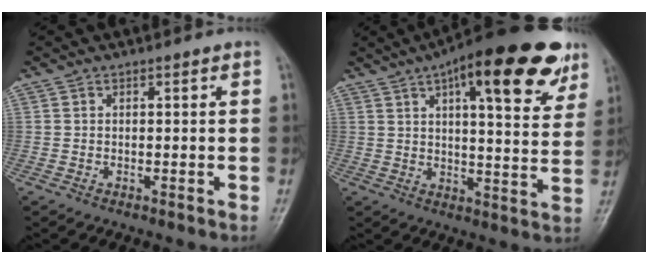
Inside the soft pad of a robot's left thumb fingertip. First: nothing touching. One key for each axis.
{"total": 22.2, "fx": 12.0, "fy": 7.1, "fz": 17.2, "tx": -0.217, "ty": -0.019, "tz": 0.167}